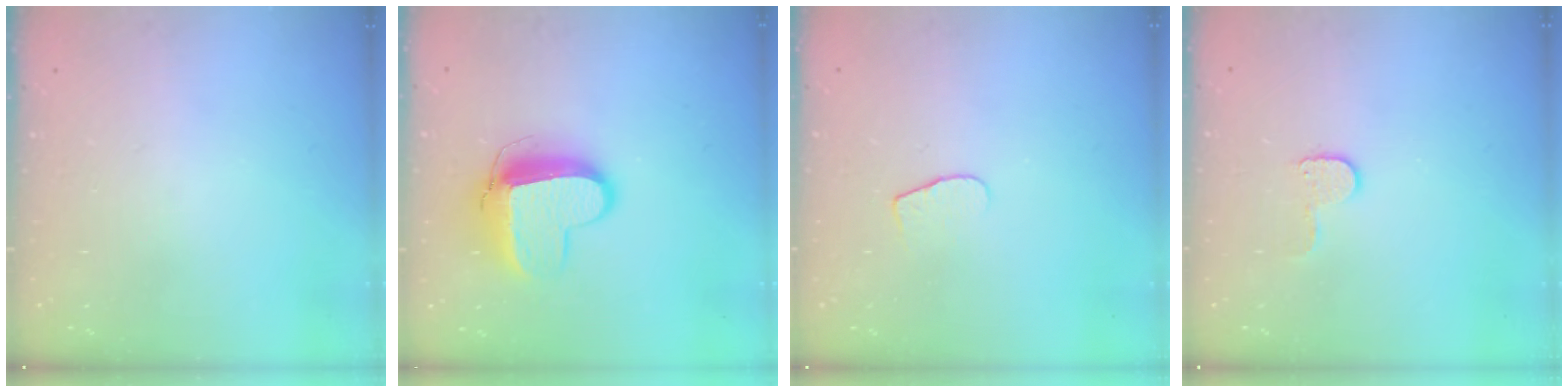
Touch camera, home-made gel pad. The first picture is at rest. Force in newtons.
{"total": 11.6, "press": 11.5, "slide": 1.3}
{"total": 5.4, "press": 5.4, "slide": 0.5}
{"total": 5.4, "press": 5.4, "slide": 0.5}